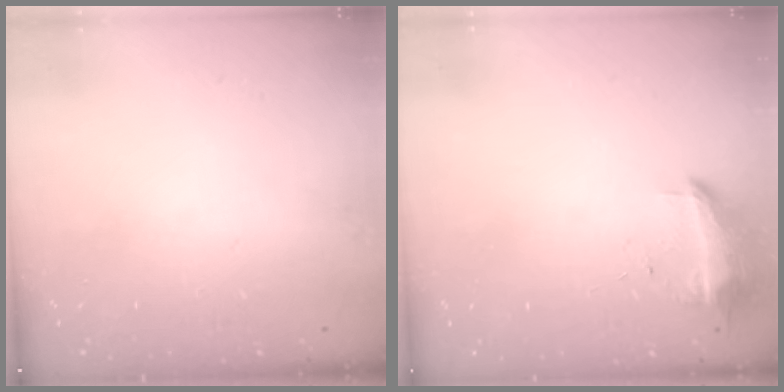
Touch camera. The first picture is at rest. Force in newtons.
{"total": 8.8, "press": 8.6, "slide": 1.5}